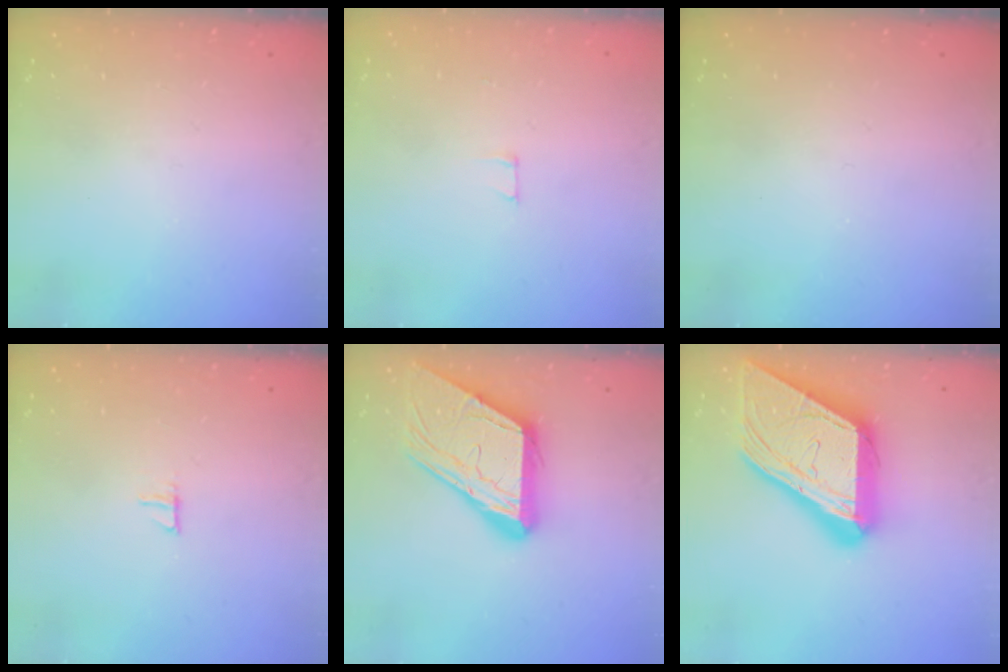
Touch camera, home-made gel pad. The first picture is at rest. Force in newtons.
{"total": 2.5, "press": 2.5, "slide": 0.2}
{"total": 0.0}
{"total": 3.7, "press": 3.7, "slide": 0.3}
{"total": 13.5, "press": 13.4, "slide": 1.6}
{"total": 24.3, "press": 24.2, "slide": 2.6}